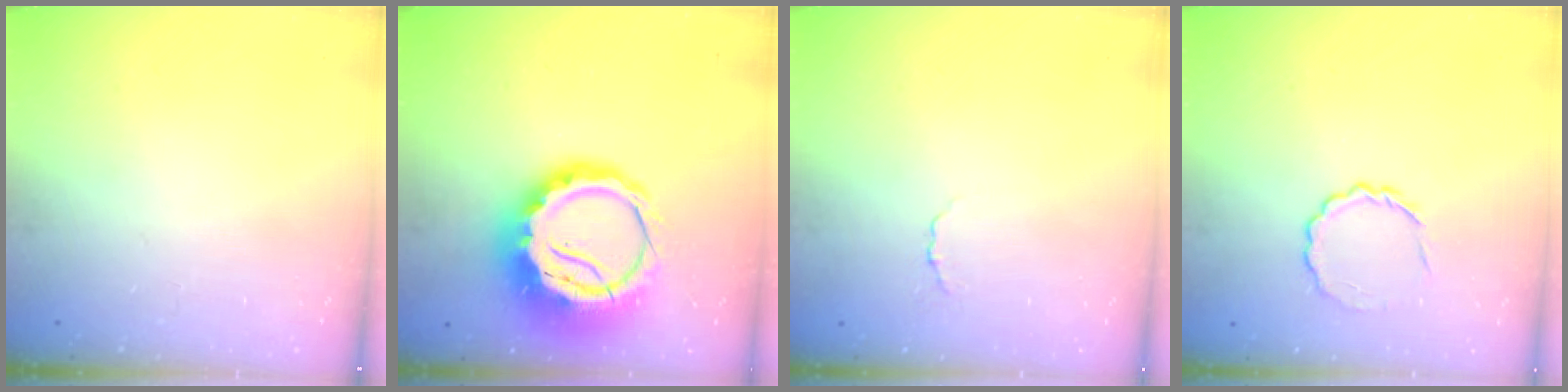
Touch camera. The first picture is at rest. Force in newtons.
{"total": 15.9, "press": 15.5, "slide": 3.4}
{"total": 1.6, "press": 1.5, "slide": 0.5}
{"total": 5.8, "press": 5.5, "slide": 1.9}